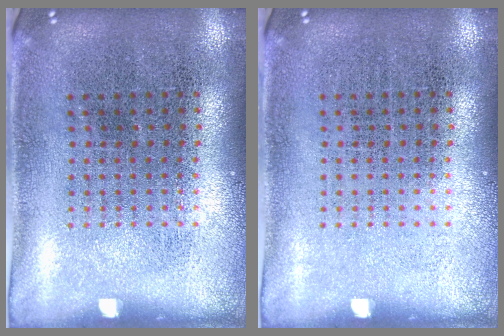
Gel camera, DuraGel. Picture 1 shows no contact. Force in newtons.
{"total": 0.0}